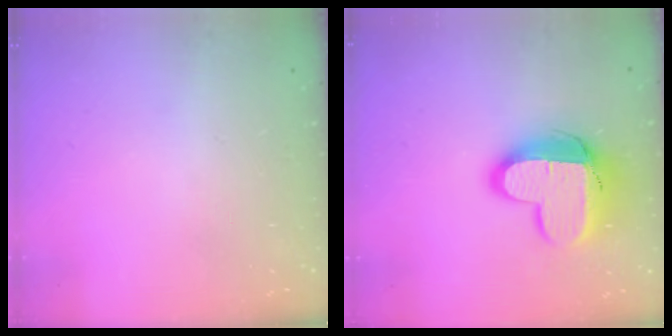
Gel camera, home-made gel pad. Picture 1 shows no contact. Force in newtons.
{"total": 14.0, "press": 13.9, "slide": 1.4}